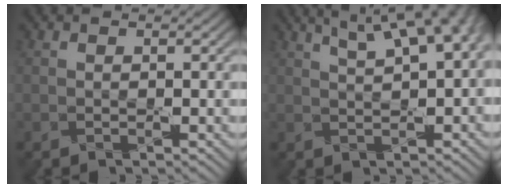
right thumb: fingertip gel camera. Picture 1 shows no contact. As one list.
[{"total": 9.1, "force": [4.5, 3.0, 7.4], "torque": [-0.109, 0.022, 0.061]}]